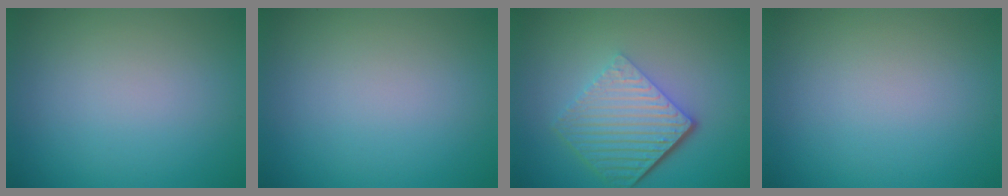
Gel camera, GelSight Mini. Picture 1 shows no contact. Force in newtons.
{"total": 0.0}
{"total": 6.4, "press": 4.3, "slide": 4.8}
{"total": 0.0}